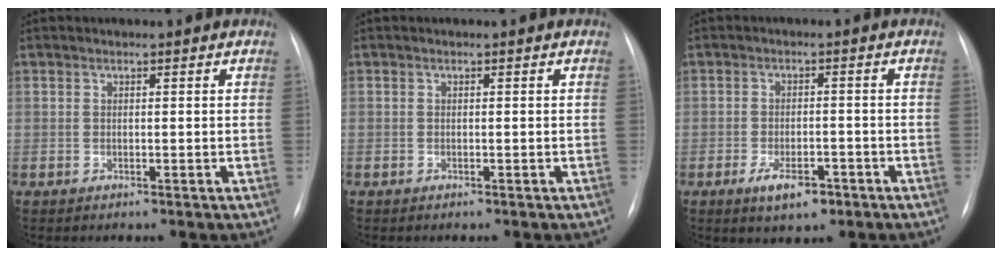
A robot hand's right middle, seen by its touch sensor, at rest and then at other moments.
{"total": 0.0}
{"total": 4.9, "force": [-2.7, 2.1, 3.4], "torque": [-0.061, -0.001, -0.039]}